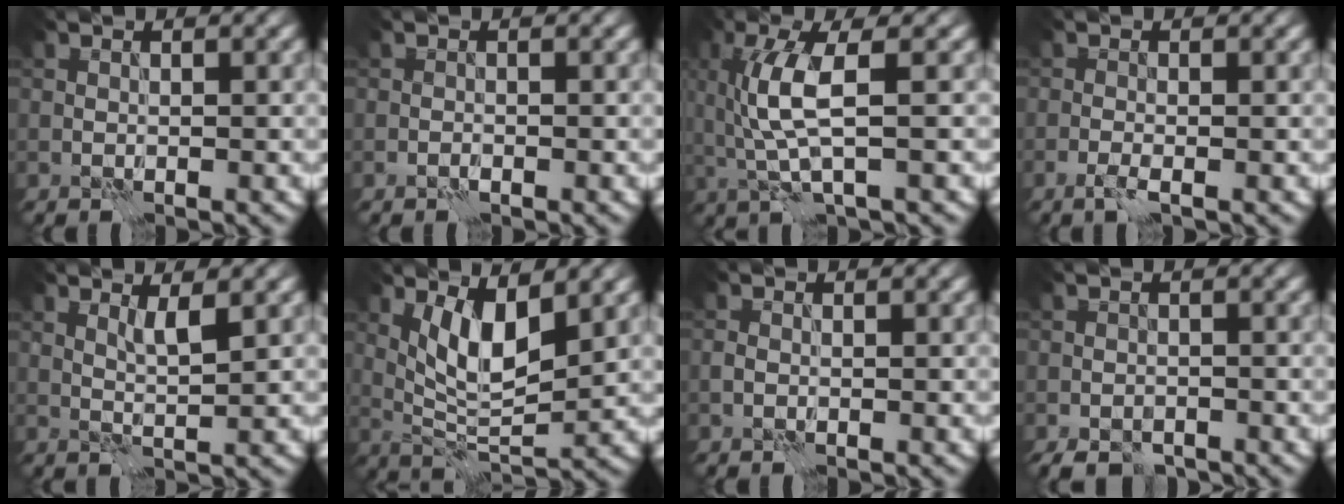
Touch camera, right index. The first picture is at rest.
{"total": 0.6, "force": [-0.4, 0.3, 0.3], "torque": [-0.007, 0.001, -0.008]}
{"total": 5.2, "force": [0.5, 1.4, 5.0], "torque": [-0.117, 0.000, 0.011]}
{"total": 1.4, "force": [-0.7, 0.3, 1.1], "torque": [-0.027, -0.001, -0.019]}
{"total": 1.7, "force": [0.8, 0.1, 1.5], "torque": [-0.031, -0.004, 0.014]}
{"total": 5.3, "force": [2.2, 1.8, 4.5], "torque": [-0.085, -0.010, 0.045]}
{"total": 0.5, "force": [-0.2, 0.4, 0.3], "torque": [-0.004, 0.001, -0.008]}
{"total": 3.3, "force": [-2.6, 1.7, 1.2], "torque": [-0.020, -0.011, -0.042]}